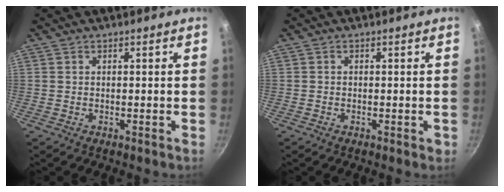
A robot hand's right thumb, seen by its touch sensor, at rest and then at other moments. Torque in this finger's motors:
{"motor_torque": [-0.16, 0.18, -0.35, 0.14, -0.03]}